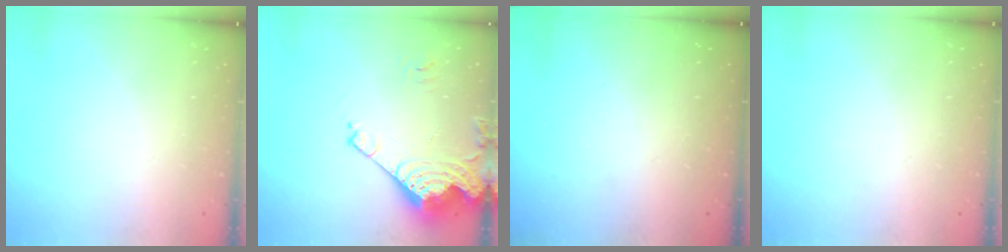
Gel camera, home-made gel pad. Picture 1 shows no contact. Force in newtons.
{"total": 15.5, "press": 15.4, "slide": 1.8}
{"total": 0.8, "press": 0.8, "slide": 0.3}
{"total": 0.0}